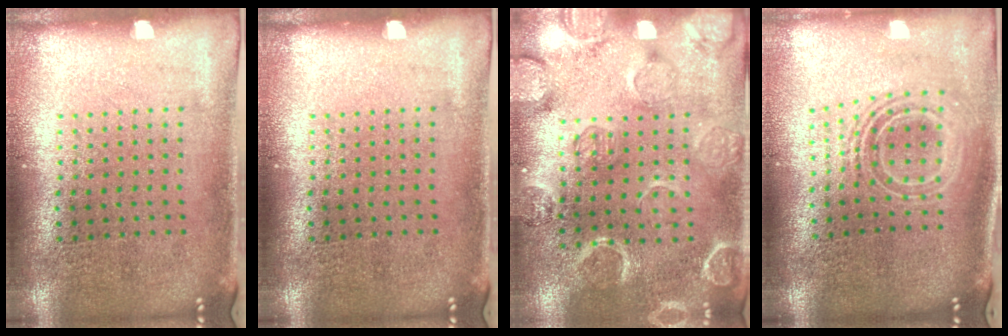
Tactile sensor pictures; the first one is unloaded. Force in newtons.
{"total": 0.0}
{"total": 2.3, "press": 2.3, "slide": 0.4}
{"total": 2.0, "press": 1.5, "slide": 1.3}